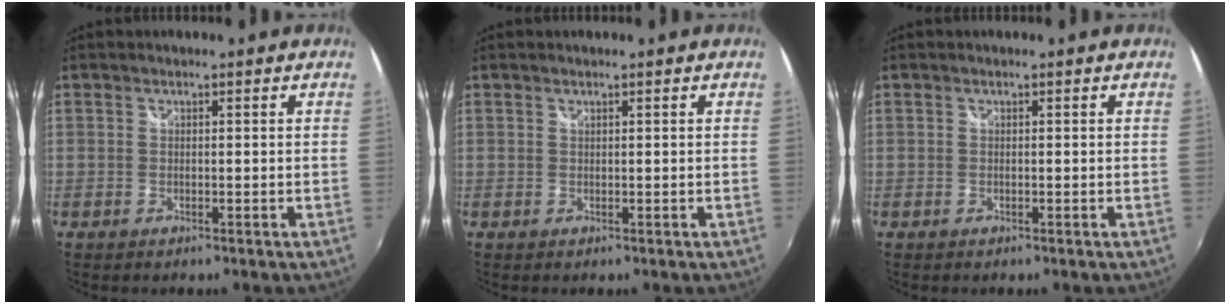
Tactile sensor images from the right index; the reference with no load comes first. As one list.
[{"total": 0.0}, {"total": 0.0}]